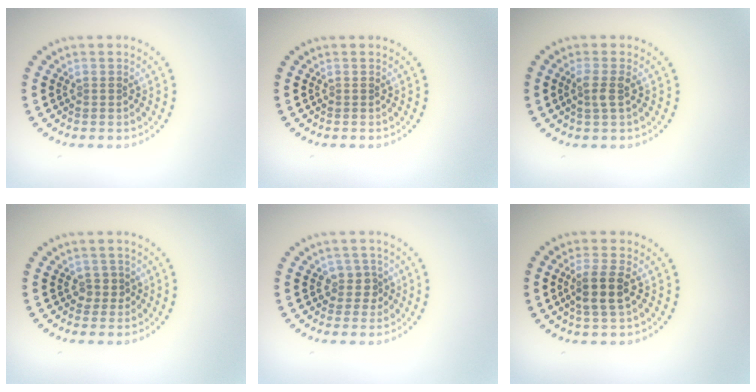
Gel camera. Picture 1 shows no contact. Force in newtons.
{"total": 0.0}
{"total": 1.6, "press": 1.4, "slide": 0.8}
{"total": 1.3, "press": 1.0, "slide": 0.7}
{"total": 1.9, "press": 1.5, "slide": 1.1}
{"total": 3.1, "press": 2.7, "slide": 1.4}